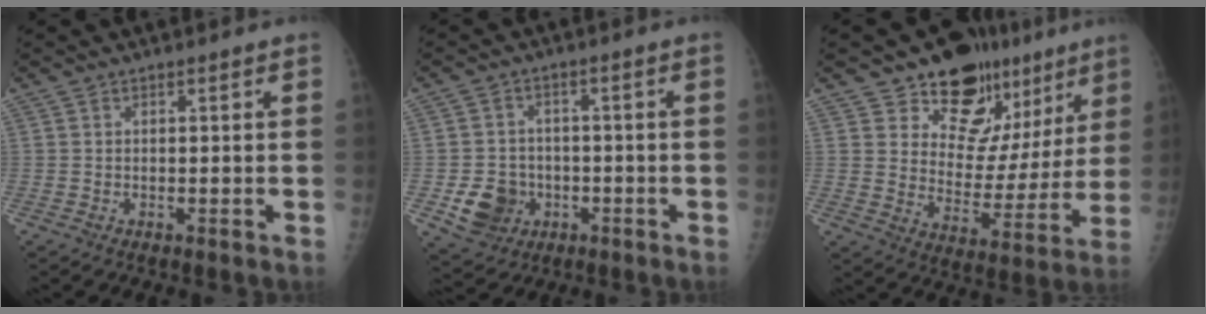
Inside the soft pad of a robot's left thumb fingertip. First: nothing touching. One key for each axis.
{"total": 8.1, "fx": -2.4, "fy": 7.1, "fz": 3.1, "tx": -0.031, "ty": 0.014, "tz": -0.032}
{"total": 18.3, "fx": 12.1, "fy": 11.0, "fz": 8.2, "tx": -0.057, "ty": -0.065, "tz": 0.176}